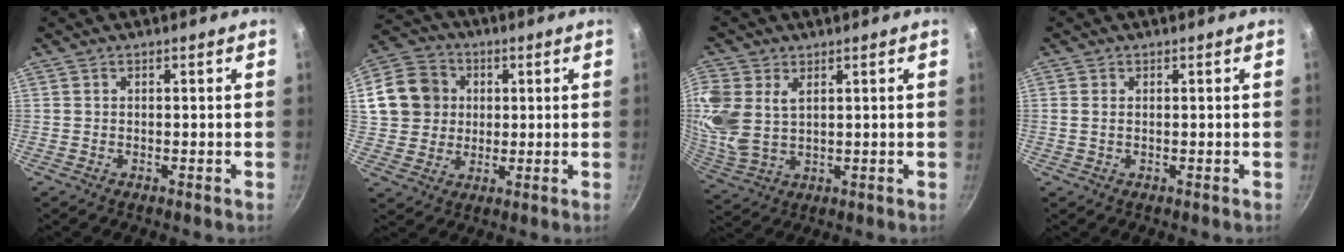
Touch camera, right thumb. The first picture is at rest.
{"total": 12.7, "force": [2.5, 11.3, 5.2], "torque": [-0.074, 0.016, 0.041]}
{"total": 12.9, "force": [3.9, 8.8, 8.6], "torque": [-0.204, 0.001, 0.088]}
{"total": 1.3, "force": [0.2, 0.8, 1.0], "torque": [-0.020, 0.001, 0.001]}